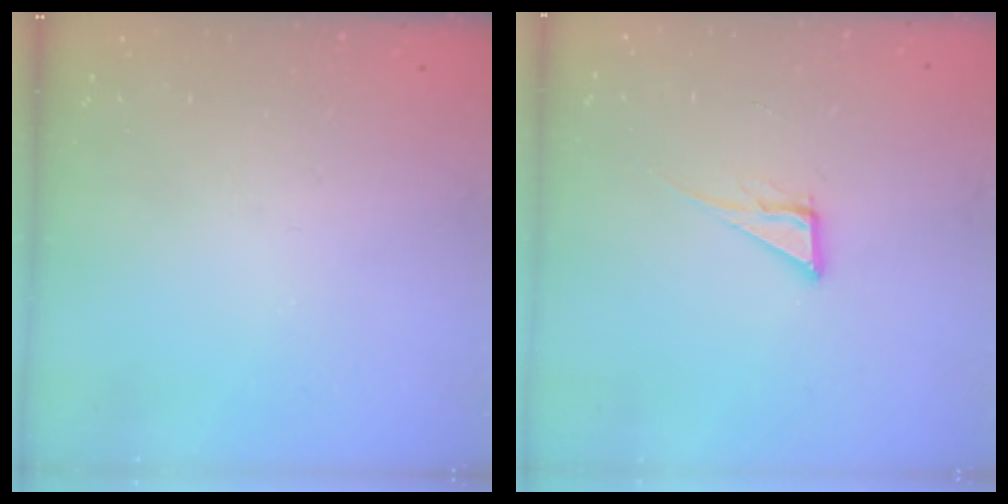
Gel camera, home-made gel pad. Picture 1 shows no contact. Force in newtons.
{"total": 6.1, "press": 6.1, "slide": 0.4}